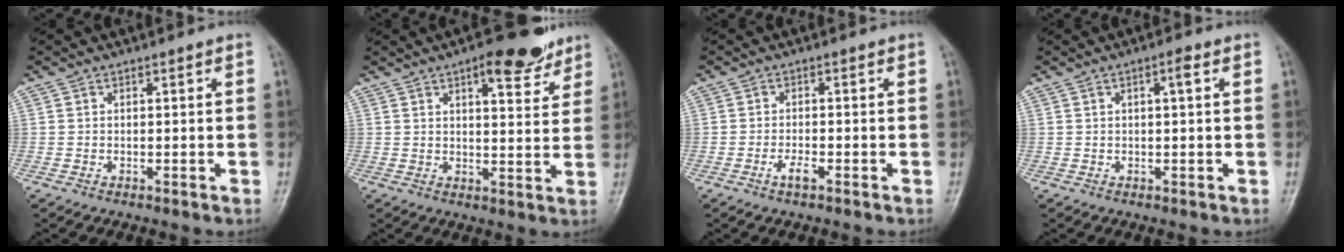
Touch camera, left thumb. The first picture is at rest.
{"total": 9.1, "force": [6.0, 3.1, 6.2], "torque": [-0.063, -0.032, 0.081]}
{"total": 2.3, "force": [-1.3, 0.7, 1.8], "torque": [-0.035, 0.006, -0.025]}
{"total": 2.1, "force": [0.6, 0.4, 1.9], "torque": [-0.035, 0.005, 0.010]}